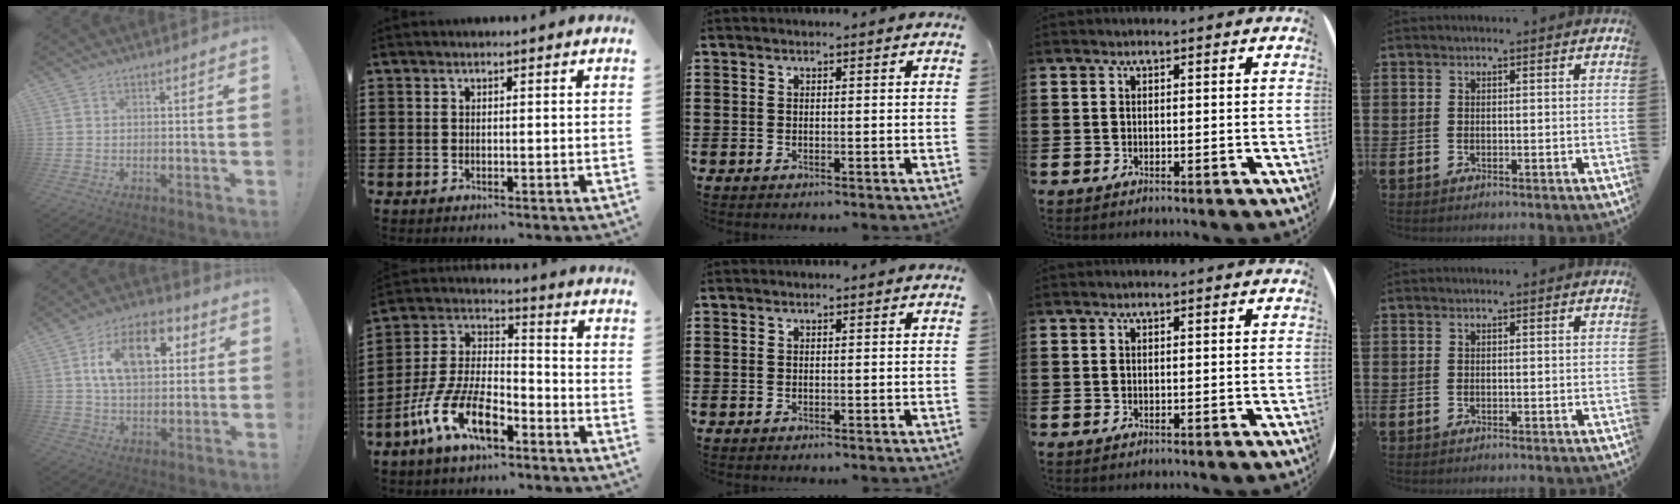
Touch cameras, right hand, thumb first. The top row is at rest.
{"thumb": {"total": 15.7, "force": [5.0, 9.6, 11.3], "torque": [-0.173, 0.004, 0.089]}, "index": {"total": 11.9, "force": [-7.2, 4.7, 8.2], "torque": [-0.195, 0.001, -0.141]}}